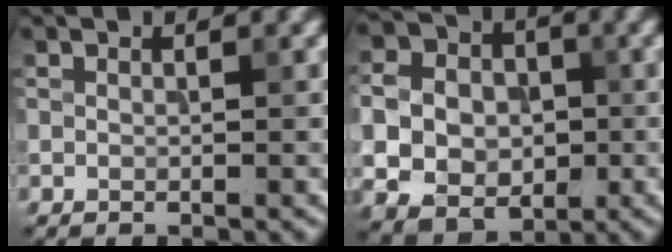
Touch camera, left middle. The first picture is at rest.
{"total": 7.8, "force": [-0.9, 6.3, 4.5], "torque": [-0.090, -0.001, -0.024]}